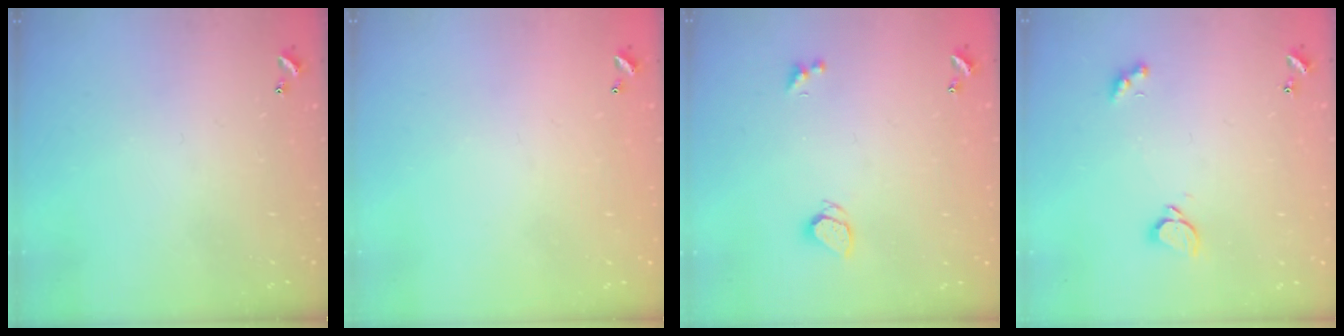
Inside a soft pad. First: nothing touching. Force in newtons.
{"total": 2.9, "press": 2.9, "slide": 0.1}
{"total": 1.9, "press": 1.8, "slide": 0.4}
{"total": 1.8, "press": 1.6, "slide": 0.8}